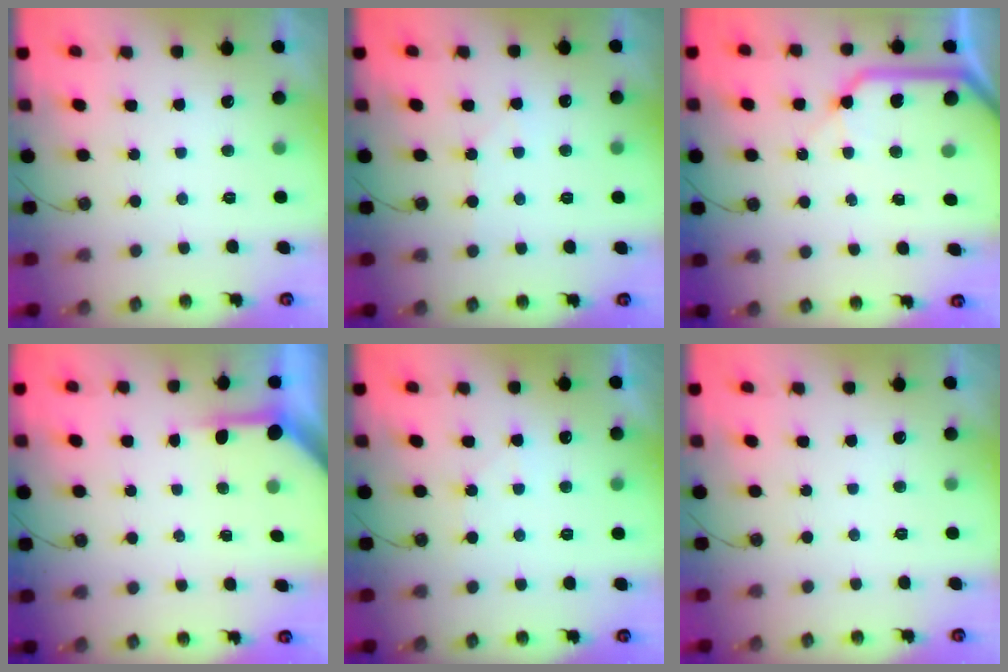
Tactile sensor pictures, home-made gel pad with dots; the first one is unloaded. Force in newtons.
{"total": 3.8, "press": 3.7, "slide": 0.6}
{"total": 12.3, "press": 12.3, "slide": 1.2}
{"total": 4.0, "press": 4.0, "slide": 0.5}
{"total": 4.0, "press": 4.0, "slide": 0.5}
{"total": 0.0}